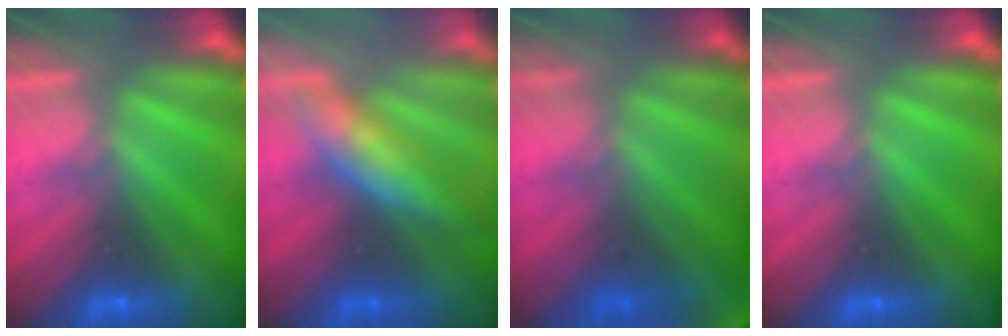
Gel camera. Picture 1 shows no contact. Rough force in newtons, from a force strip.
{"total": 3.5}
{"total": 8.3}
{"total": 0.0}